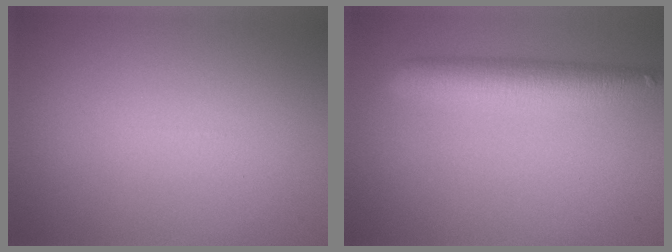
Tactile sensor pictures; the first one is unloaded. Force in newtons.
{"total": 6.1, "press": 6.1, "slide": 0.5}